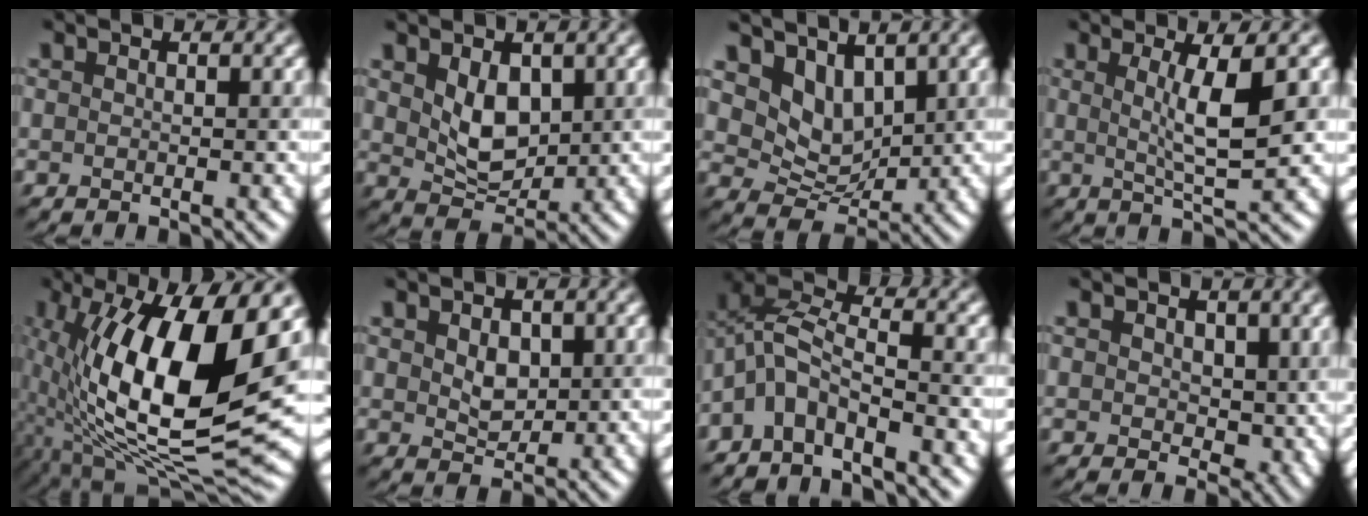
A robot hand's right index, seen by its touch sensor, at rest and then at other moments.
{"total": 3.3, "force": [0.9, 2.3, 2.2], "torque": [-0.053, -0.008, 0.031]}
{"total": 3.9, "force": [2.6, 2.6, 1.5], "torque": [-0.047, -0.016, 0.043]}
{"total": 4.4, "force": [0.8, 0.7, 4.3], "torque": [-0.070, -0.007, 0.021]}
{"total": 15.2, "force": [2.0, 5.3, 14.1], "torque": [-0.251, -0.009, 0.035]}
{"total": 1.8, "force": [0.5, 1.4, 1.0], "torque": [-0.023, -0.006, 0.019]}
{"total": 4.7, "force": [-3.0, 1.8, 3.1], "torque": [-0.067, 0.010, -0.066]}
{"total": 3.0, "force": [0.7, 2.3, 1.8], "torque": [-0.029, -0.011, 0.017]}